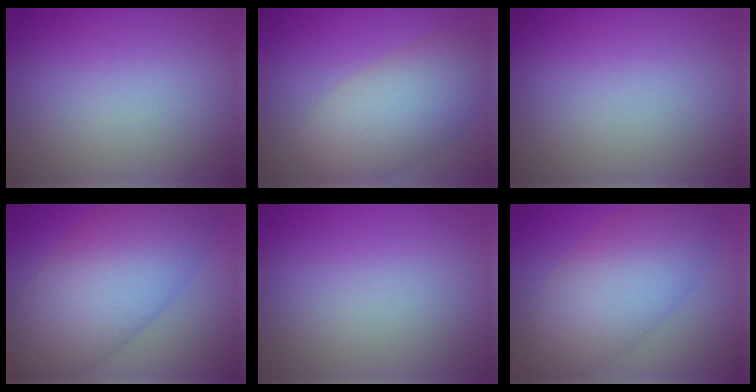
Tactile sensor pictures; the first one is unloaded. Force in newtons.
{"total": 6.7, "press": 6.7, "slide": 0.4}
{"total": 0.0}
{"total": 10.8, "press": 10.8, "slide": 0.2}
{"total": 0.0}
{"total": 8.6, "press": 8.5, "slide": 0.5}